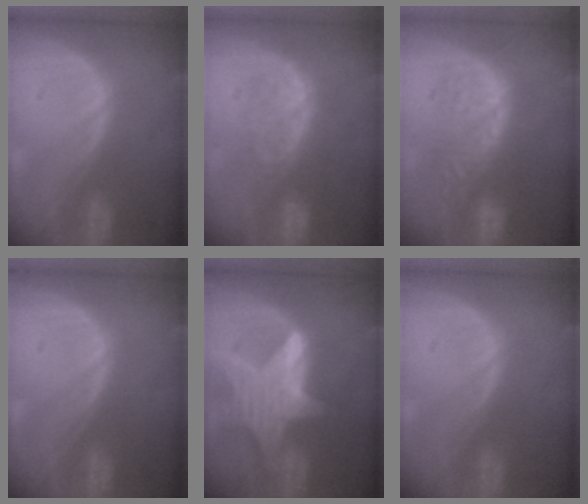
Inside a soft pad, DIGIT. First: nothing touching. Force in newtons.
{"total": 7.5, "press": 7.3, "slide": 1.7}
{"total": 8.6, "press": 8.5, "slide": 1.5}
{"total": 0.0}
{"total": 9.4, "press": 9.4, "slide": 0.8}
{"total": 0.0}